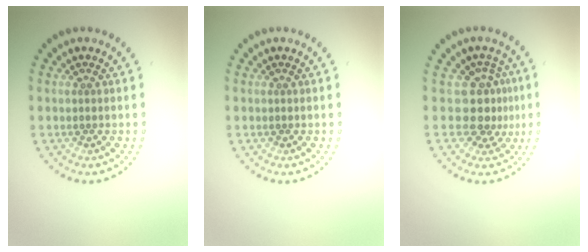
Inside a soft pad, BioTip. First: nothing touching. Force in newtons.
{"total": 0.0}
{"total": 3.0, "press": 2.0, "slide": 2.2}